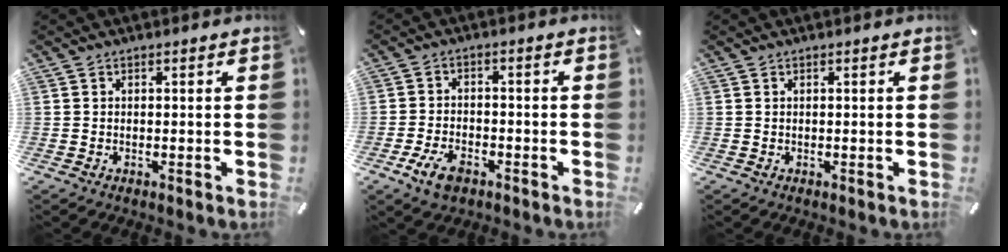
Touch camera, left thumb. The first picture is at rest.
{"total": 6.5, "force": [-3.6, 3.7, 3.9], "torque": [-0.083, 0.015, -0.068]}
{"total": 0.0}